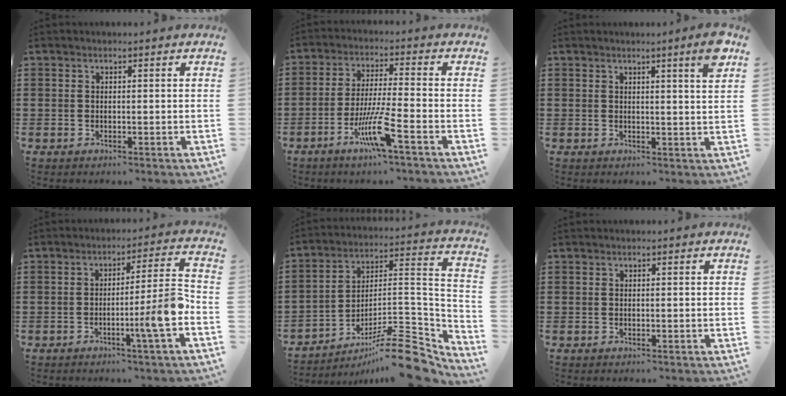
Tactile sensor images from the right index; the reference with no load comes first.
{"total": 8.2, "force": [-4.4, 0.2, 6.9], "torque": [-0.145, -0.012, -0.086]}
{"total": 4.0, "force": [2.7, -0.5, 2.9], "torque": [-0.046, -0.009, 0.043]}
{"total": 8.4, "force": [-2.7, -0.4, 8.0], "torque": [-0.117, -0.013, -0.052]}
{"total": 13.2, "force": [-9.7, 3.0, 8.4], "torque": [-0.107, 0.037, -0.177]}
{"total": 0.0}